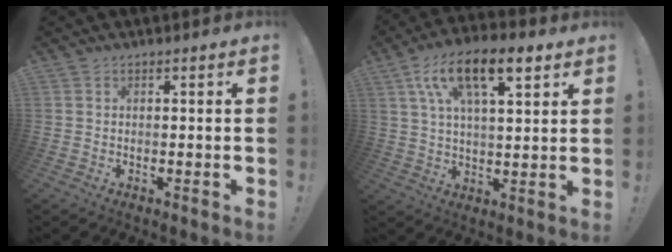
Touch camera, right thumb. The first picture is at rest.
{"total": 16.0, "force": [8.0, 6.4, 12.3], "torque": [-0.199, -0.018, 0.134]}